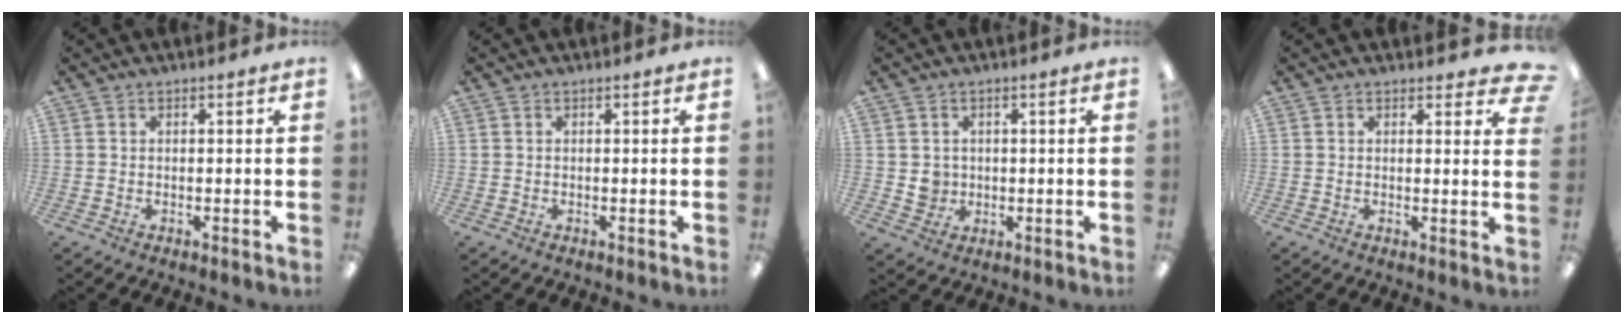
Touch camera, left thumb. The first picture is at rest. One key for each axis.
{"total": 0.0}
{"total": 3.6, "fx": 0.5, "fy": 3.5, "fz": 0.7, "tx": -0.003, "ty": 0.001, "tz": 0.008}
{"total": 2.3, "fx": 1.7, "fy": 0.9, "fz": 1.2, "tx": -0.009, "ty": -0.007, "tz": 0.028}